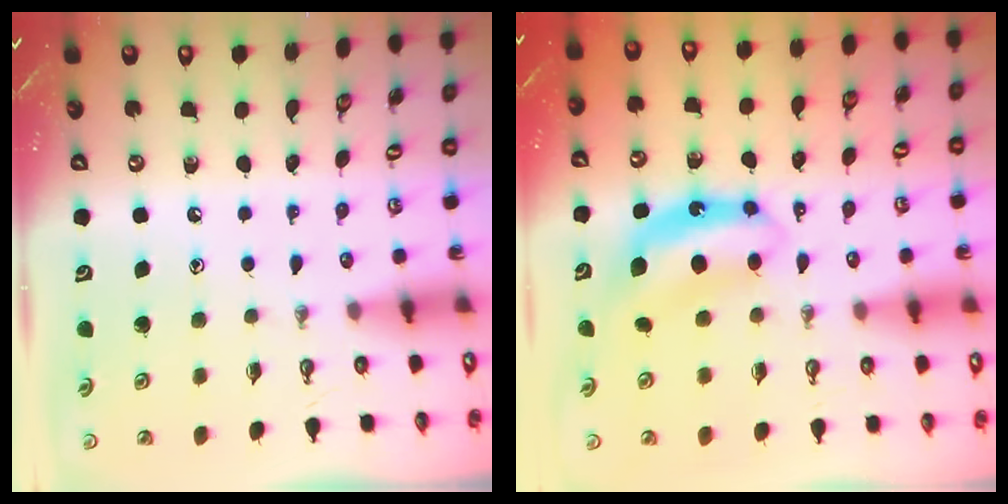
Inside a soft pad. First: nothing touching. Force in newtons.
{"total": 7.5, "press": 7.5, "slide": 0.2}